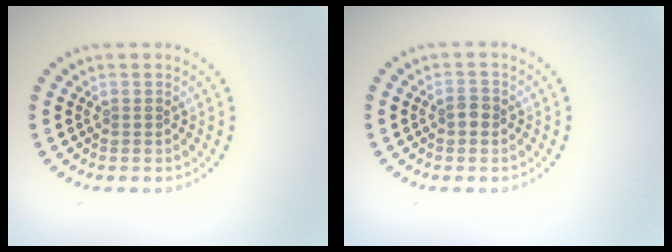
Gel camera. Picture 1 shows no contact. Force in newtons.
{"total": 1.3, "press": 1.3, "slide": 0.2}